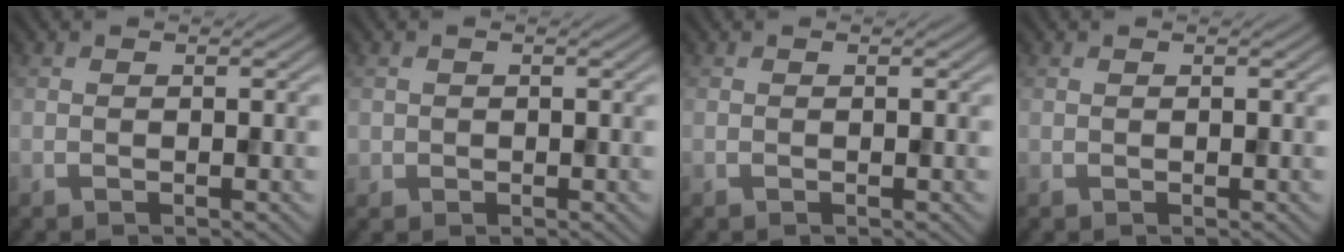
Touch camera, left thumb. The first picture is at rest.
{"total": 1.2, "force": [0.0, 1.2, 0.0], "torque": [0.001, -0.005, -0.001]}
{"total": 0.0}
{"total": 0.0}